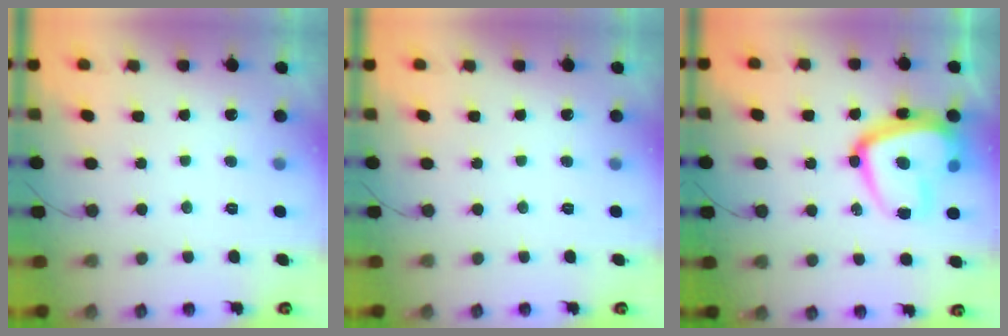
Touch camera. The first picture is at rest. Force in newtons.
{"total": 0.0}
{"total": 21.3, "press": 21.2, "slide": 1.6}